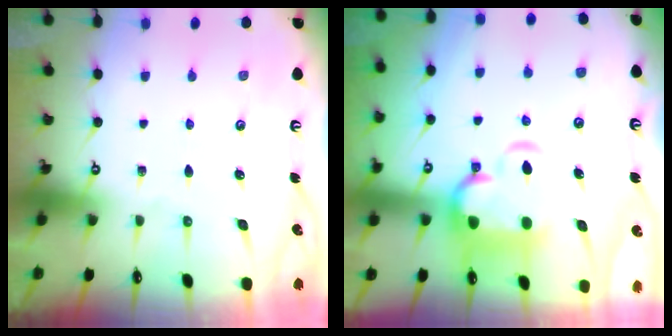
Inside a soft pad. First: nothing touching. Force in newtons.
{"total": 4.6, "press": 4.4, "slide": 1.5}